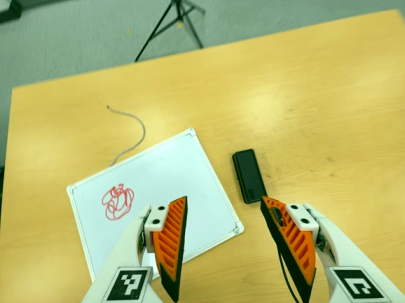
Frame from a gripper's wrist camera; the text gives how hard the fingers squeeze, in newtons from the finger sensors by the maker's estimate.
{"total": 0.0}